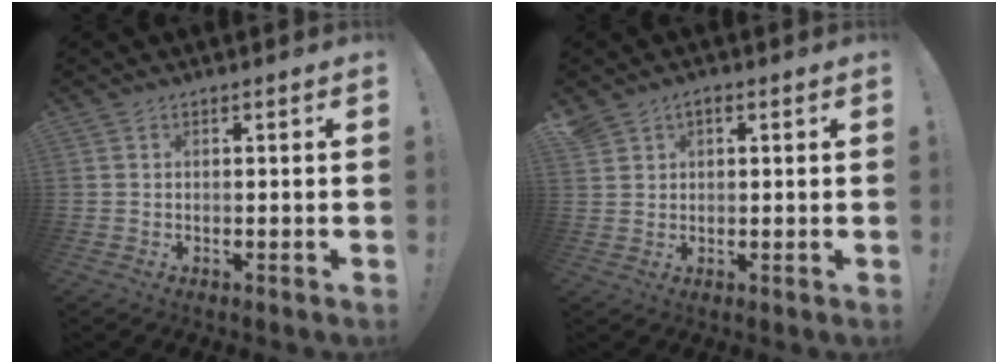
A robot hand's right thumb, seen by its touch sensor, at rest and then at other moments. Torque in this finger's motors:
{"motor_torque": [0.01, 0.02, 0.33, 0.21, 0.06]}